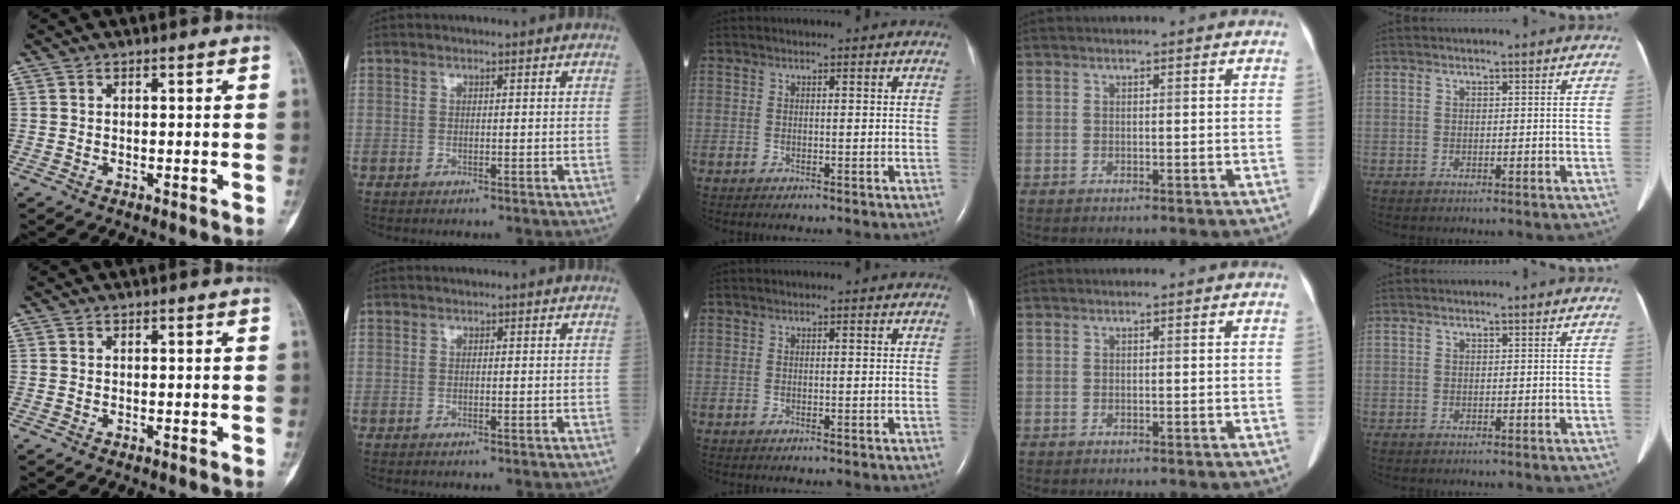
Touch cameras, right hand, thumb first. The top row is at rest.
{}